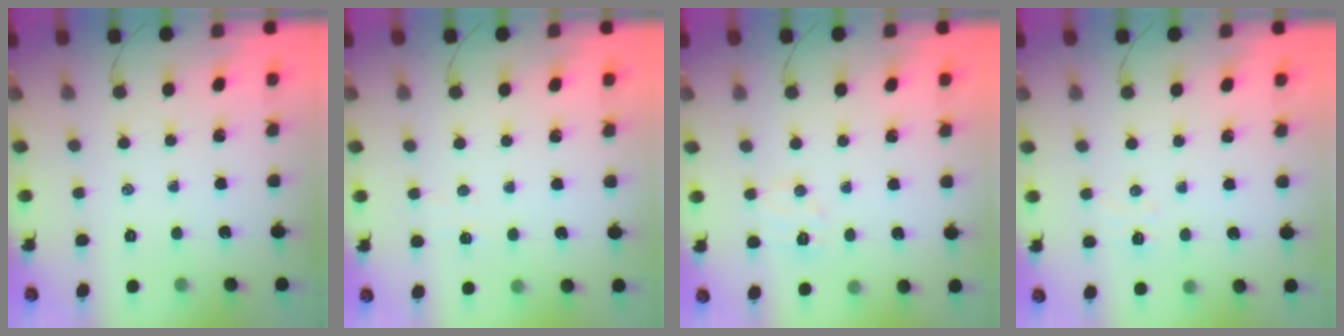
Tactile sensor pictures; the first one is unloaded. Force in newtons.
{"total": 2.7, "press": 2.6, "slide": 0.8}
{"total": 5.1, "press": 4.9, "slide": 1.1}
{"total": 3.6, "press": 3.5, "slide": 0.8}